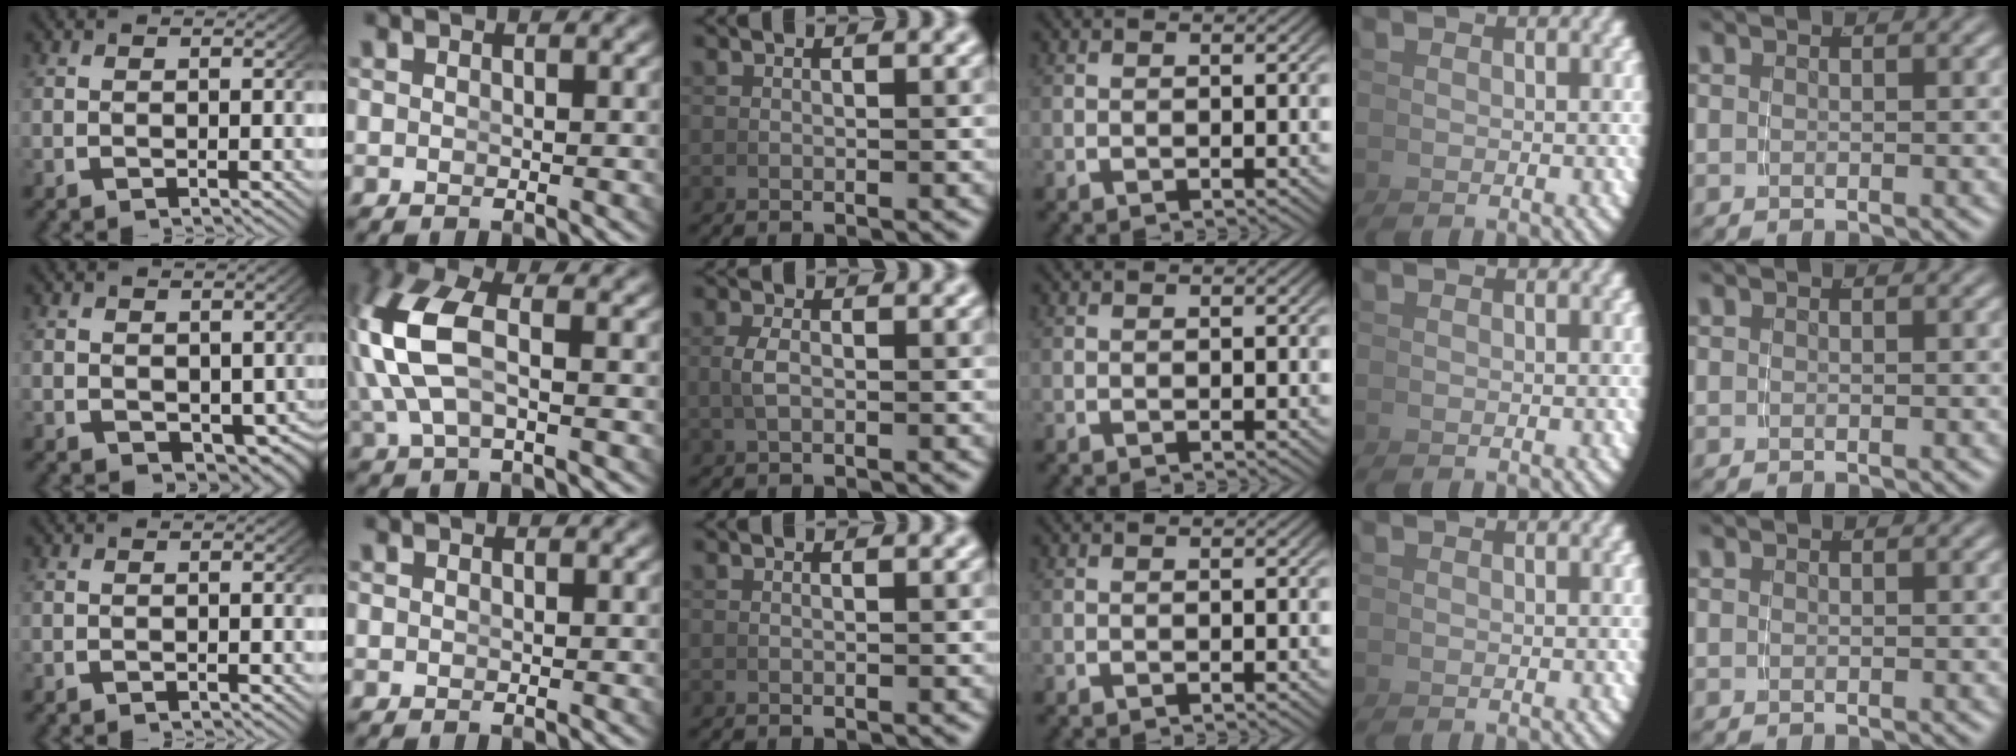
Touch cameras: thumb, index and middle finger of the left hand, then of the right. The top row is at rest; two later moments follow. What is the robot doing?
{"motion": "lift_and_place", "object": "bowl"}